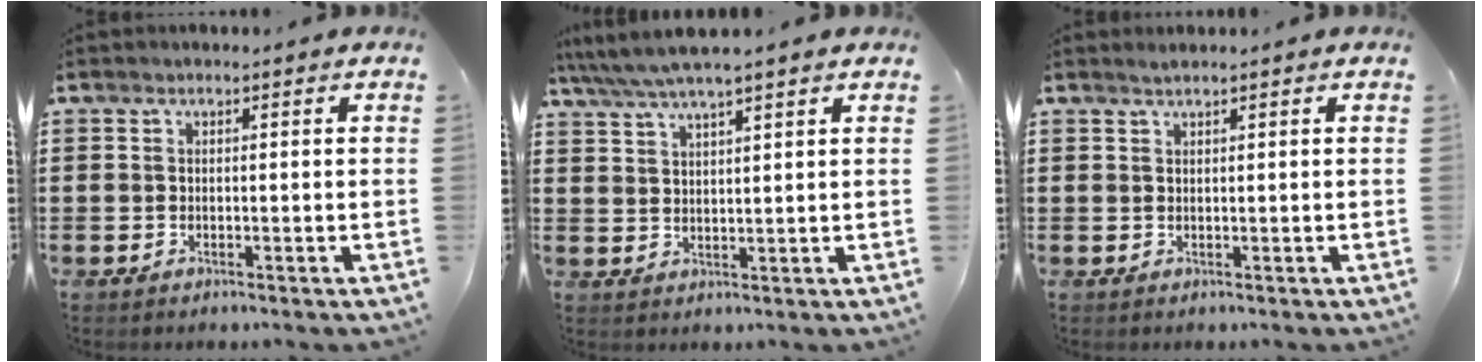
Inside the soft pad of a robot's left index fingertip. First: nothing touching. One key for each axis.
{"total": 4.4, "fx": 3.7, "fy": 0.2, "fz": 2.4, "tx": -0.056, "ty": -0.009, "tz": 0.064}
{"total": 0.9, "fx": 0.7, "fy": -0.1, "fz": 0.5, "tx": -0.009, "ty": 0.000, "tz": 0.013}